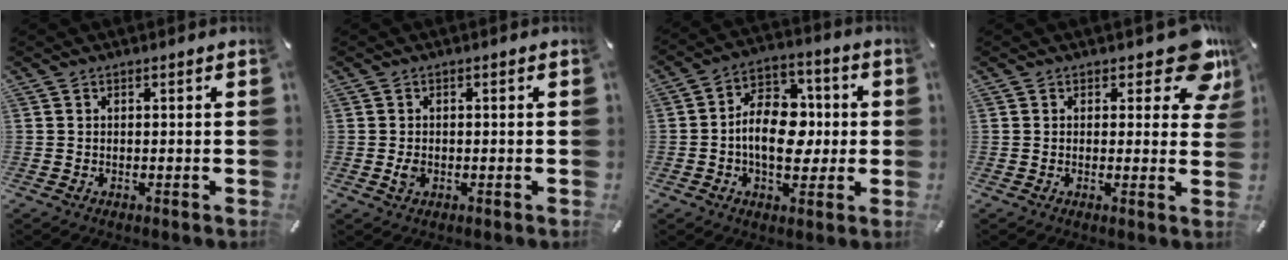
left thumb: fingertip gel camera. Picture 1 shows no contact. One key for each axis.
{"total": 1.9, "fx": -0.3, "fy": 1.3, "fz": 1.3, "tx": -0.024, "ty": -0.004, "tz": -0.009}
{"total": 13.7, "fx": -1.4, "fy": 9.4, "fz": 9.9, "tx": -0.168, "ty": 0.013, "tz": -0.022}
{"total": 9.7, "fx": 6.1, "fy": 4.4, "fz": 6.2, "tx": -0.061, "ty": -0.040, "tz": 0.102}